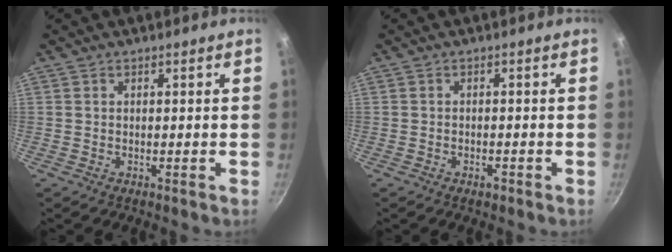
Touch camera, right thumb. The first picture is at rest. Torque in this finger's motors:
{"motor_torque": [-0.05, -0.05, -0.25, 0.08, -0.01]}